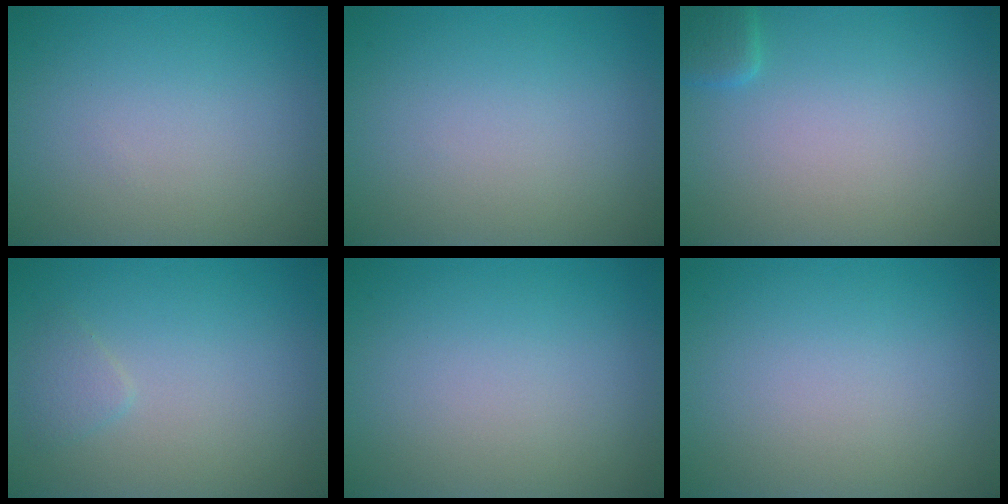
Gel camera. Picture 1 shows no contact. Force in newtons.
{"total": 0.0}
{"total": 1.6, "press": 1.6, "slide": 0.1}
{"total": 1.1, "press": 1.1, "slide": 0.0}
{"total": 0.0}
{"total": 0.0}